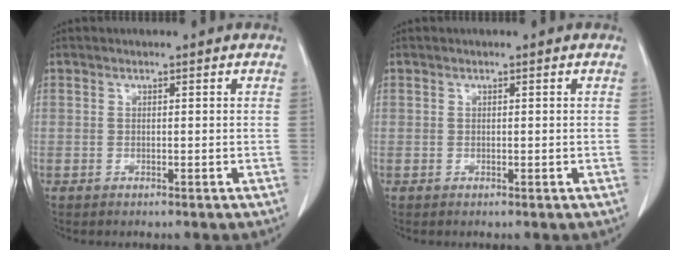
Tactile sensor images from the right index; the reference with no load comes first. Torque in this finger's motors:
{"motor_torque": [-0.12, 0.13, -0.07, -0.01]}